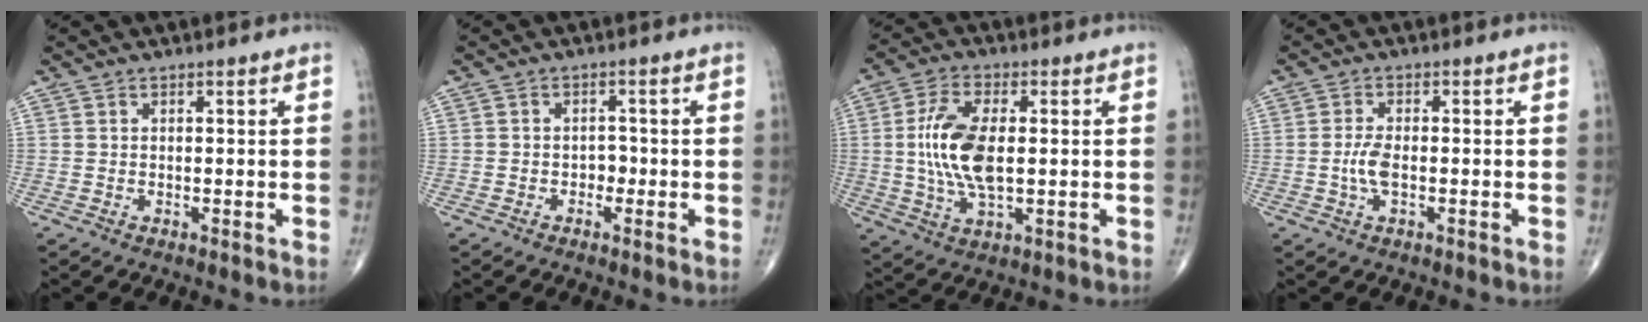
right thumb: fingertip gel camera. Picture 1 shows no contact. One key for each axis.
{"total": 1.8, "fx": -0.7, "fy": 1.4, "fz": 0.9, "tx": 0.000, "ty": 0.007, "tz": -0.017}
{"total": 12.0, "fx": 0.4, "fy": 5.5, "fz": 10.6, "tx": -0.220, "ty": -0.001, "tz": 0.009}
{"total": 3.5, "fx": -0.7, "fy": 1.4, "fz": 3.1, "tx": -0.072, "ty": 0.004, "tz": -0.015}